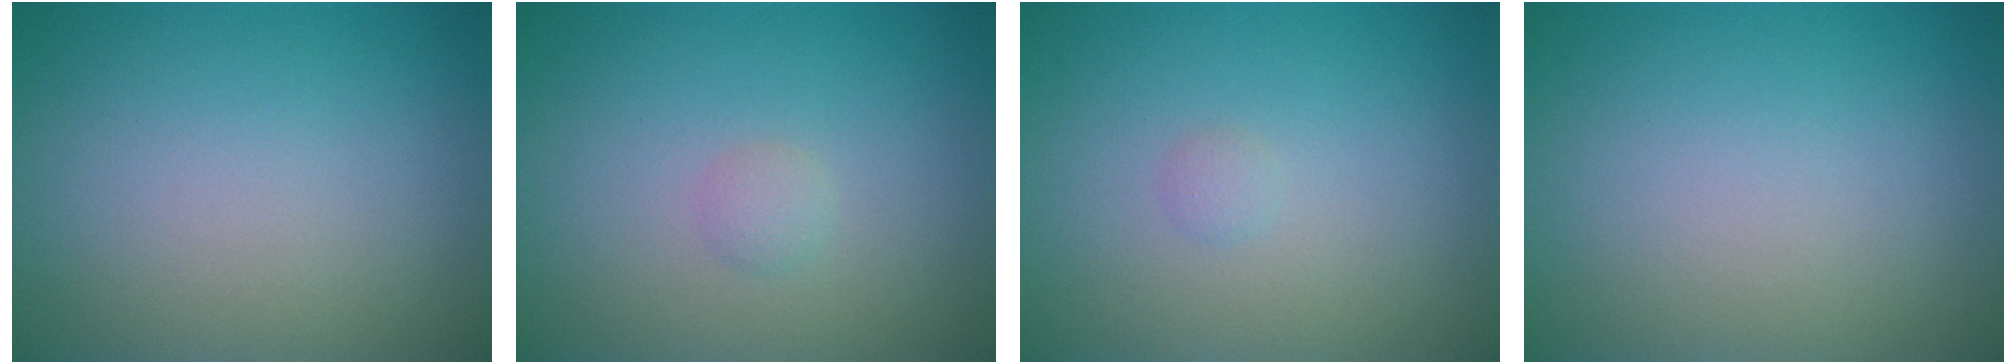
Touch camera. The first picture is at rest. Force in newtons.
{"total": 0.9, "press": 0.8, "slide": 0.1}
{"total": 0.5, "press": 0.5, "slide": 0.0}
{"total": 0.0}